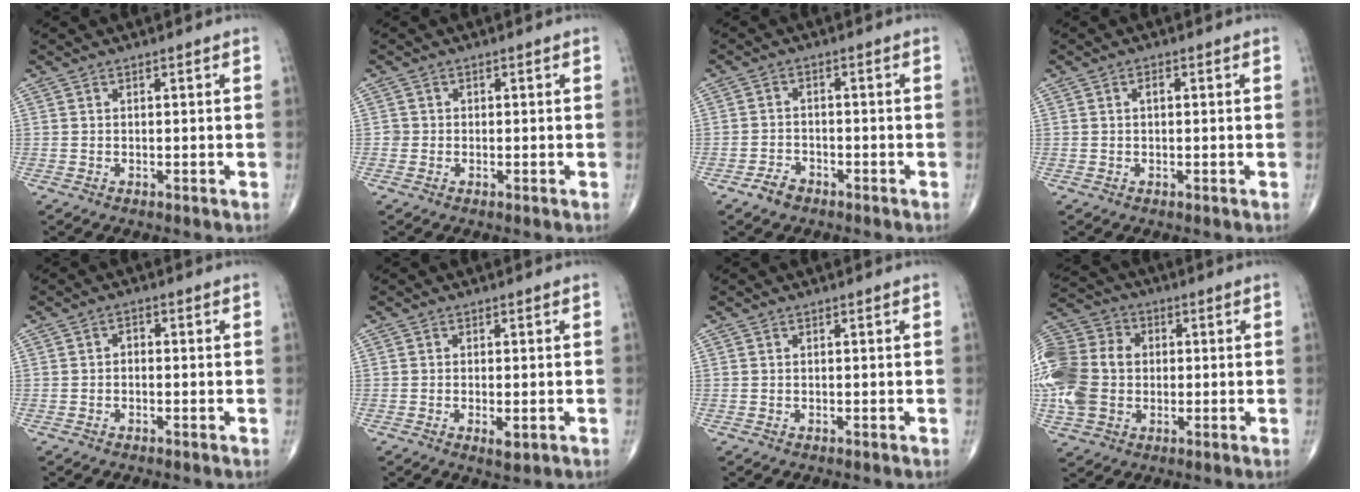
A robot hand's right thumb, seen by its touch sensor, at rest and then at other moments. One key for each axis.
{"total": 1.2, "fx": -0.2, "fy": 1.2, "fz": 0.0, "tx": 0.008, "ty": 0.006, "tz": -0.006}
{"total": 3.2, "fx": -2.3, "fy": 1.9, "fz": 1.1, "tx": -0.019, "ty": 0.014, "tz": -0.039}
{"total": 1.3, "fx": 0.2, "fy": 0.7, "fz": 1.0, "tx": -0.017, "ty": 0.004, "tz": 0.002}
{"total": 1.4, "fx": -0.3, "fy": 1.1, "fz": 0.9, "tx": -0.007, "ty": 0.008, "tz": -0.010}
{"total": 2.6, "fx": -0.8, "fy": 0.9, "fz": 2.2, "tx": -0.040, "ty": -0.006, "tz": -0.012}
{"total": 0.0}
{"total": 20.3, "fx": -0.1, "fy": 15.8, "fz": 12.7, "tx": -0.297, "ty": 0.028, "tz": -0.001}